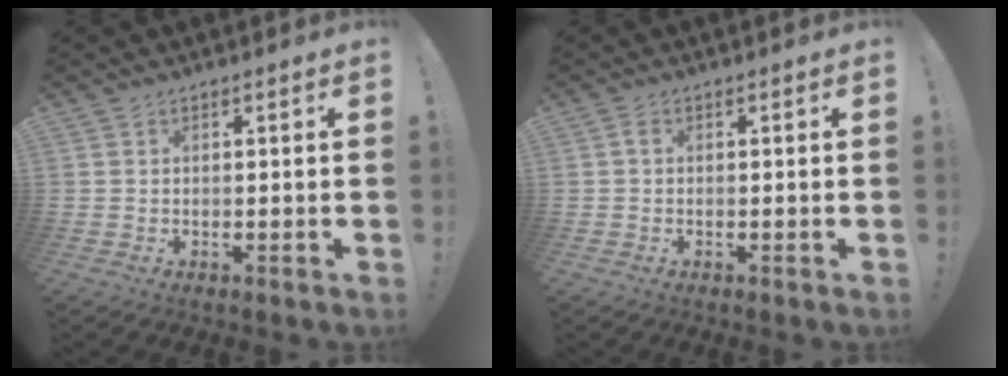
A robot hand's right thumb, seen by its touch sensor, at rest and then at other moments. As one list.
[{"total": 1.0, "force": [-0.2, 0.5, 0.9], "torque": [-0.018, 0.004, -0.004]}]